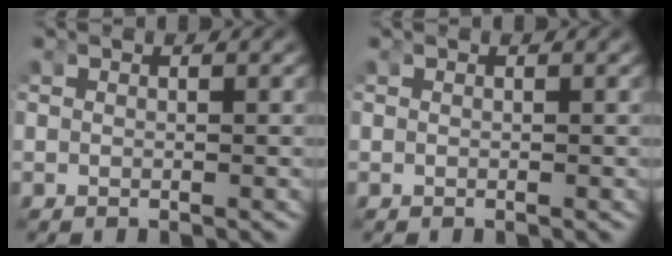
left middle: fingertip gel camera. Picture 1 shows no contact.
{"total": 0.0}